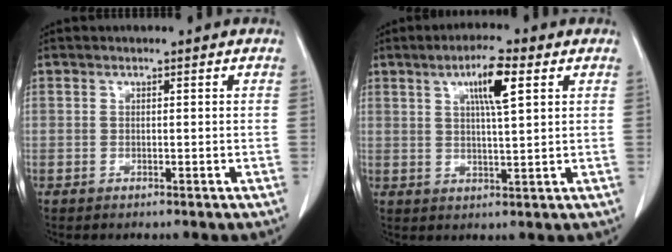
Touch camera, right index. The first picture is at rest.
{"total": 6.6, "force": [2.8, 0.5, 6.0], "torque": [-0.104, 0.004, 0.046]}